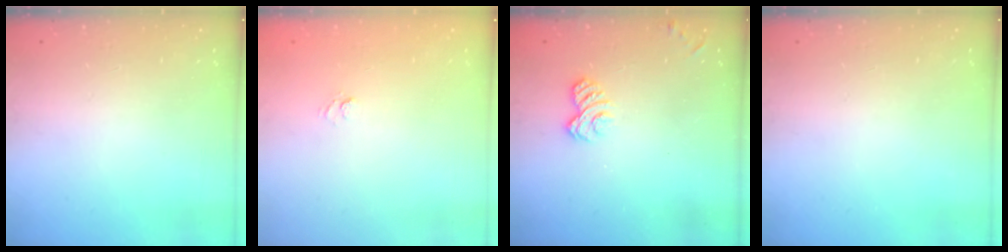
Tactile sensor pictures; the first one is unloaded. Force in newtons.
{"total": 3.6, "press": 3.4, "slide": 1.1}
{"total": 3.4, "press": 3.2, "slide": 1.1}
{"total": 0.0}